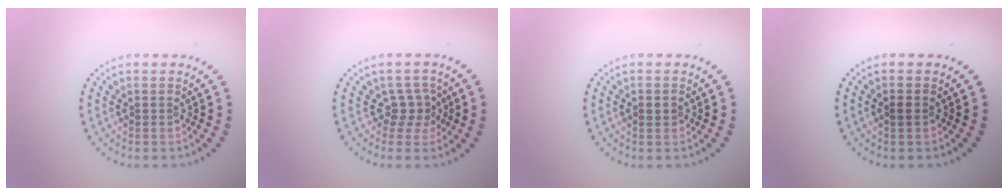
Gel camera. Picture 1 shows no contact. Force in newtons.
{"total": 2.1, "press": 1.7, "slide": 1.2}
{"total": 0.9, "press": 0.9, "slide": 0.3}
{"total": 0.9, "press": 0.9, "slide": 0.1}